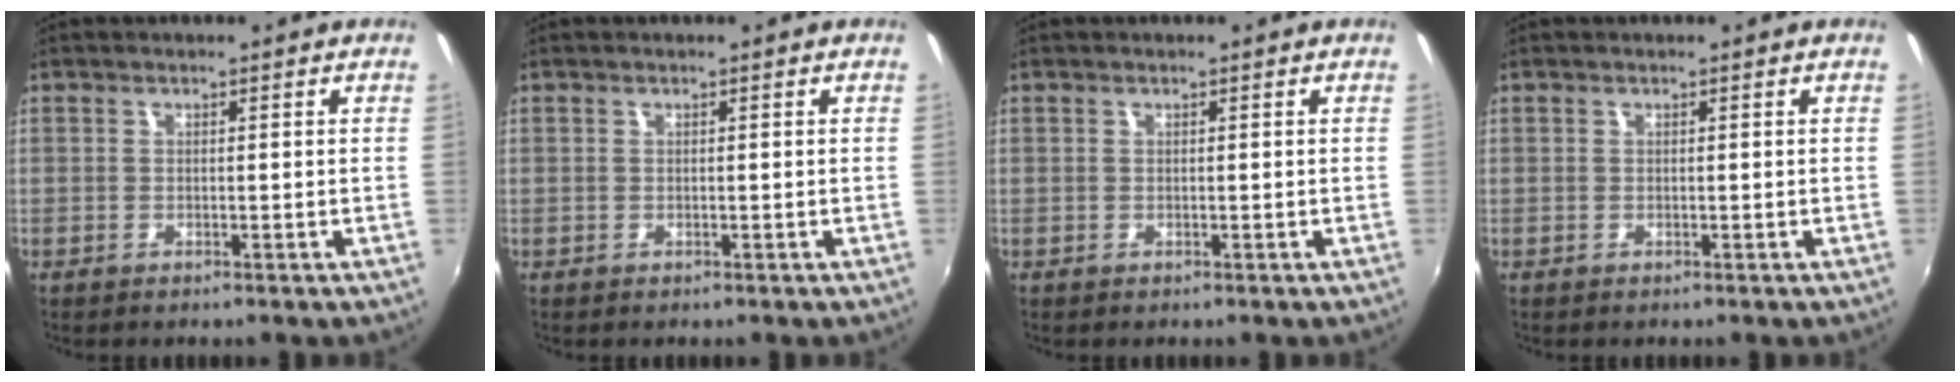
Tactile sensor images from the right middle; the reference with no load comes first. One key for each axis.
{"total": 0.0}
{"total": 0.0}
{"total": 0.0}